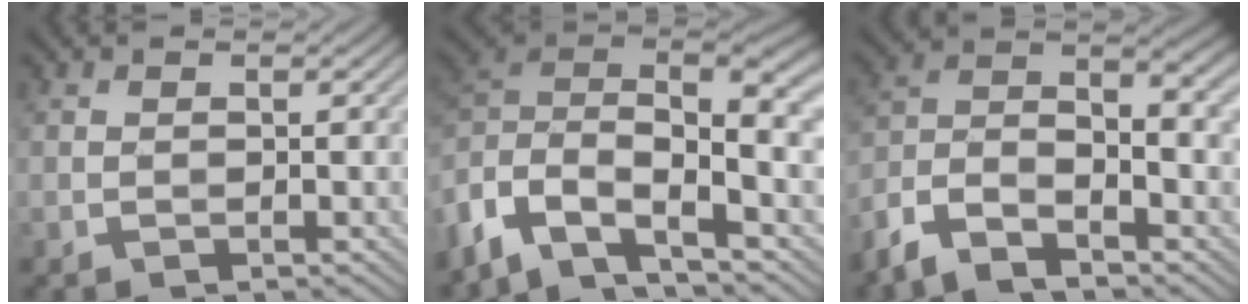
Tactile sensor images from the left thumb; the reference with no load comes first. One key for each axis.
{"total": 12.7, "fx": -4.7, "fy": 6.4, "fz": 9.9, "tx": -0.223, "ty": -0.010, "tz": -0.098}
{"total": 9.5, "fx": -5.6, "fy": 3.9, "fz": 6.6, "tx": -0.129, "ty": -0.006, "tz": -0.125}